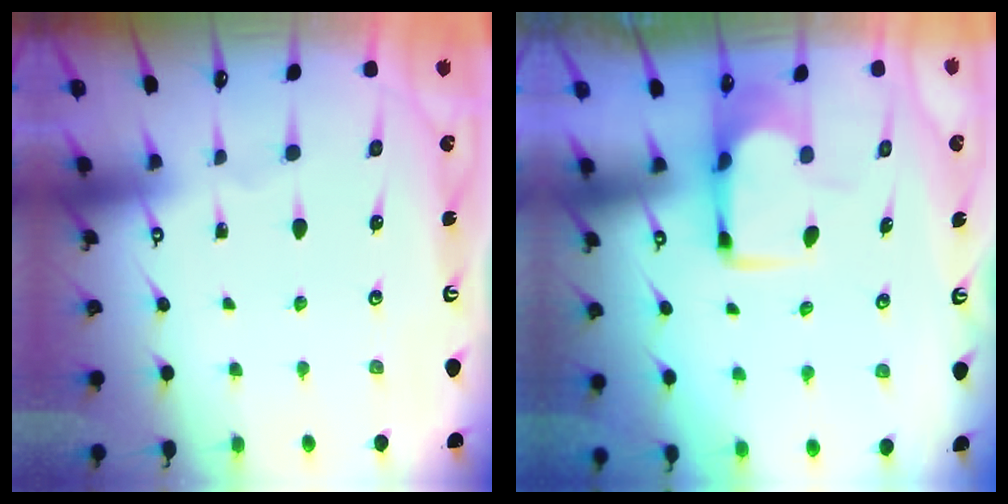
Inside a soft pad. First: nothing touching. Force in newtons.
{"total": 1.8, "press": 1.6, "slide": 0.8}